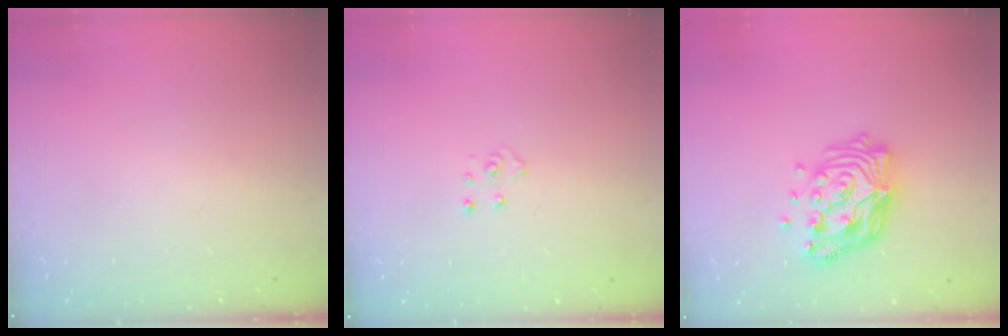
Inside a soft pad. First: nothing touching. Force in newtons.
{"total": 4.1, "press": 4.0, "slide": 0.5}
{"total": 16.1, "press": 16.0, "slide": 1.3}